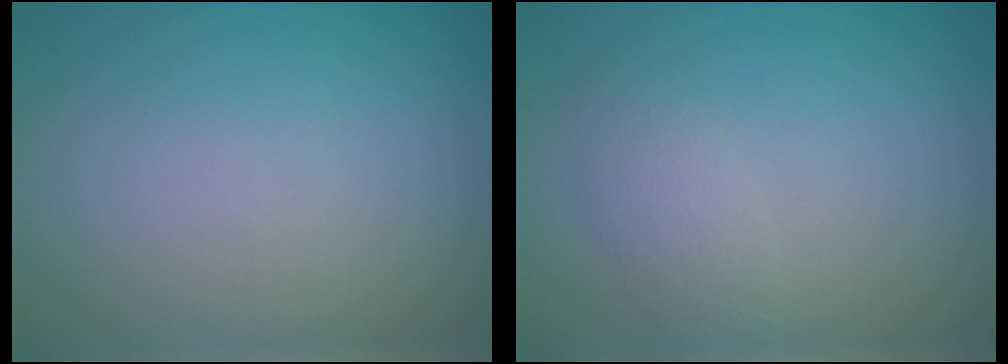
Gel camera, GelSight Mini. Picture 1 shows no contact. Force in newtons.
{"total": 2.0, "press": 2.0, "slide": 0.0}